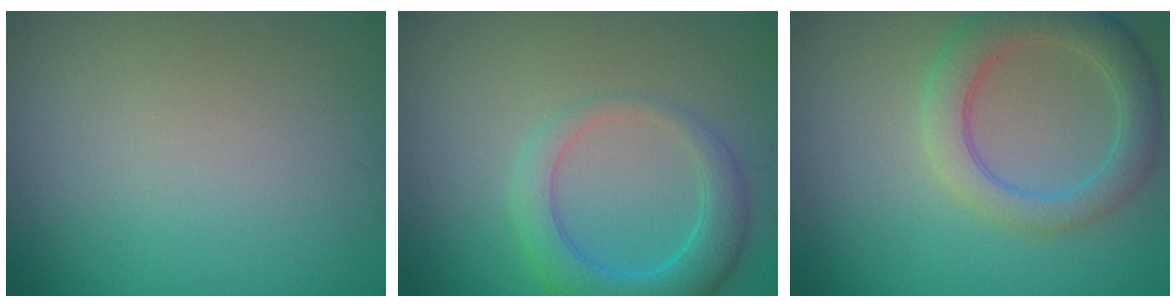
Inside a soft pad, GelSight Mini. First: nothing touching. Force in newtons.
{"total": 4.3, "press": 4.3, "slide": 0.3}
{"total": 4.7, "press": 4.7, "slide": 0.4}